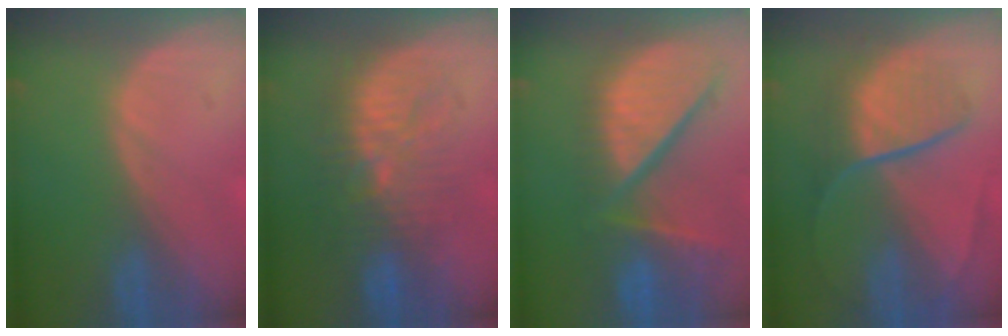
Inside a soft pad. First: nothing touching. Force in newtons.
{"total": 9.2, "press": 9.0, "slide": 2.1}
{"total": 13.2, "press": 11.0, "slide": 7.3}
{"total": 9.0, "press": 7.4, "slide": 5.1}